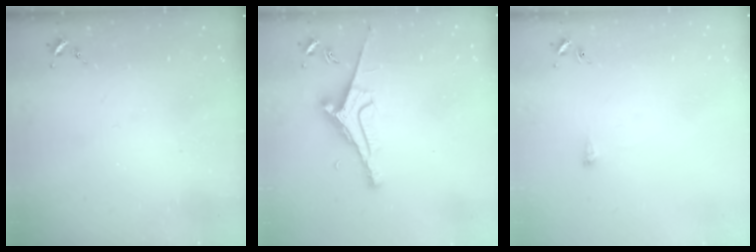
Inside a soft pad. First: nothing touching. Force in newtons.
{"total": 9.1, "press": 9.0, "slide": 1.2}
{"total": 2.9, "press": 2.9, "slide": 0.5}